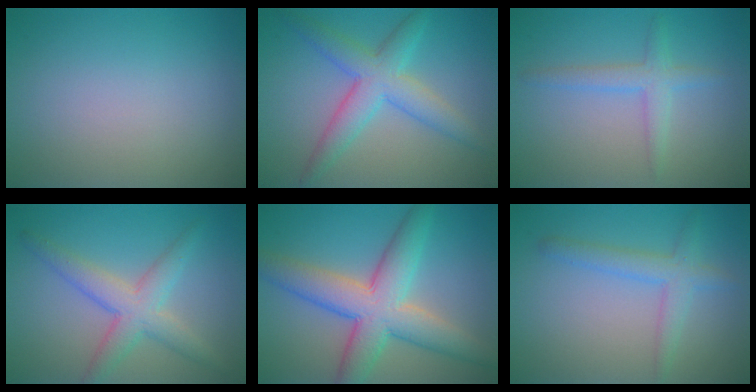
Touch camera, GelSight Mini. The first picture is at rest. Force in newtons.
{"total": 4.9, "press": 4.9, "slide": 0.1}
{"total": 2.3, "press": 2.3, "slide": 0.1}
{"total": 4.3, "press": 4.2, "slide": 0.1}
{"total": 8.0, "press": 8.0, "slide": 0.3}
{"total": 2.9, "press": 2.9, "slide": 0.1}